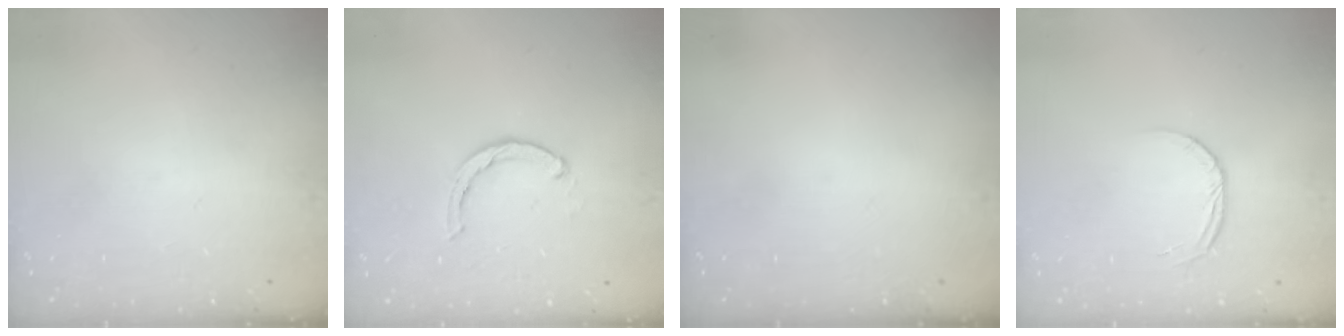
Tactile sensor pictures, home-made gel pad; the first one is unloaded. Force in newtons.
{"total": 2.4, "press": 2.4, "slide": 0.4}
{"total": 0.0}
{"total": 3.5, "press": 3.5, "slide": 0.3}